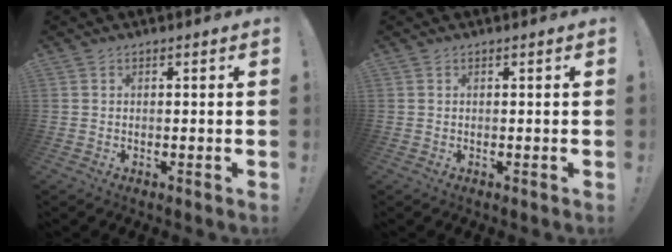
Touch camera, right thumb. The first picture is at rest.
{"total": 0.0}